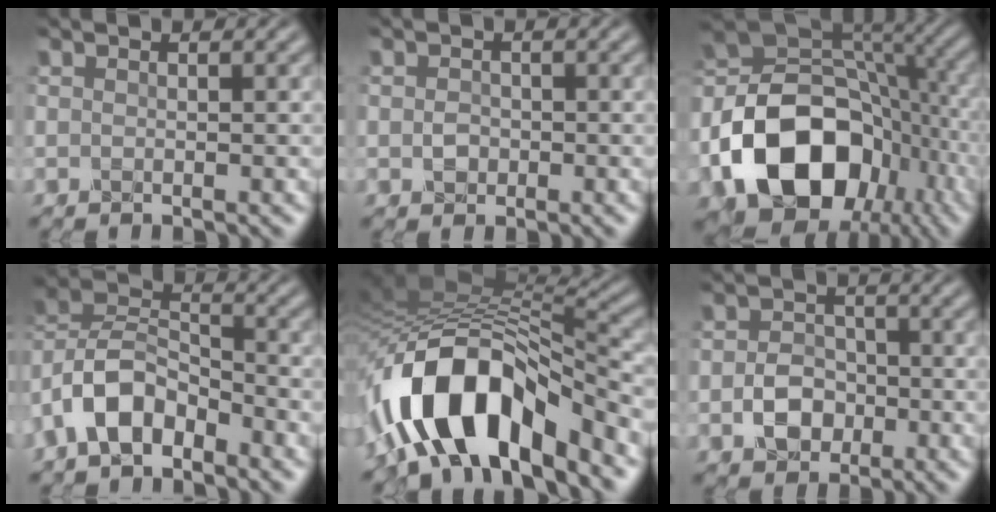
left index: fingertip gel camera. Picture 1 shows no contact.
{"total": 1.3, "force": [-0.3, 1.1, 0.7], "torque": [-0.014, -0.001, -0.009]}
{"total": 16.1, "force": [-6.1, 11.3, 9.6], "torque": [-0.171, -0.018, -0.104]}
{"total": 6.6, "force": [-4.1, 3.5, 3.8], "torque": [-0.076, 0.009, -0.093]}
{"total": 13.1, "force": [-6.7, 5.8, 9.7], "torque": [-0.165, 0.009, -0.126]}
{"total": 3.4, "force": [-1.3, 2.5, 1.7], "torque": [-0.030, 0.002, -0.026]}